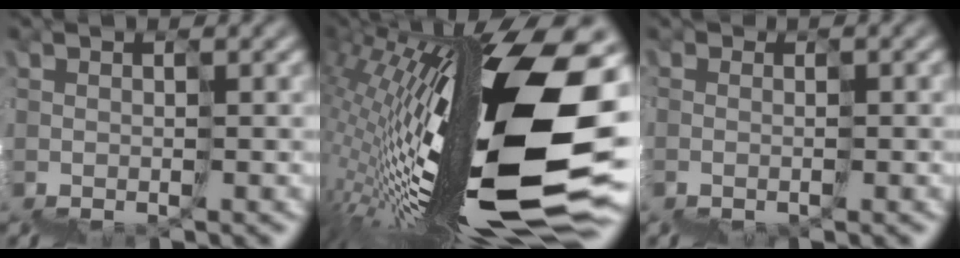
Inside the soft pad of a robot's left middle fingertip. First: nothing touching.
{"total": 14.3, "force": [0.3, 2.3, 14.1], "torque": [-0.238, 0.039, -0.012]}
{"total": 1.3, "force": [-0.8, 0.6, -0.9], "torque": [0.027, 0.019, -0.012]}